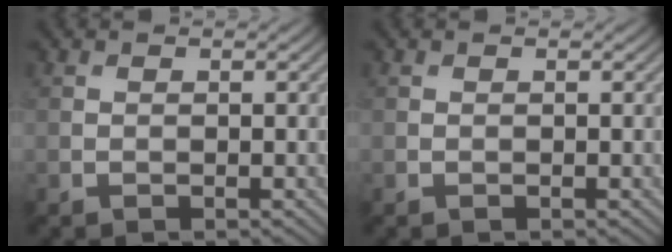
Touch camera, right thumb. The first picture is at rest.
{"total": 0.0}